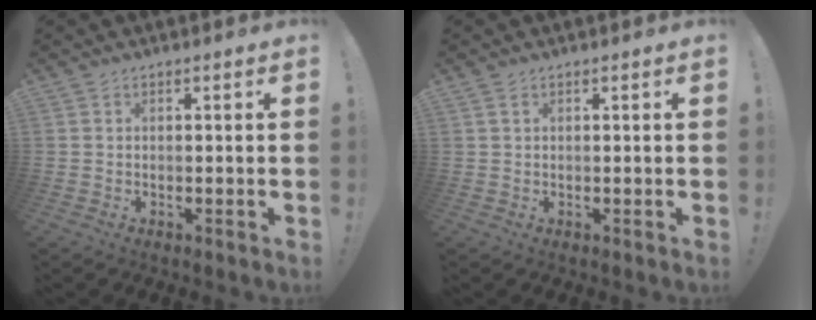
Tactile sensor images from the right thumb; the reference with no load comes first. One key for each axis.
{"total": 1.2, "fx": 0.7, "fy": 0.6, "fz": 0.7, "tx": -0.019, "ty": 0.003, "tz": 0.014}